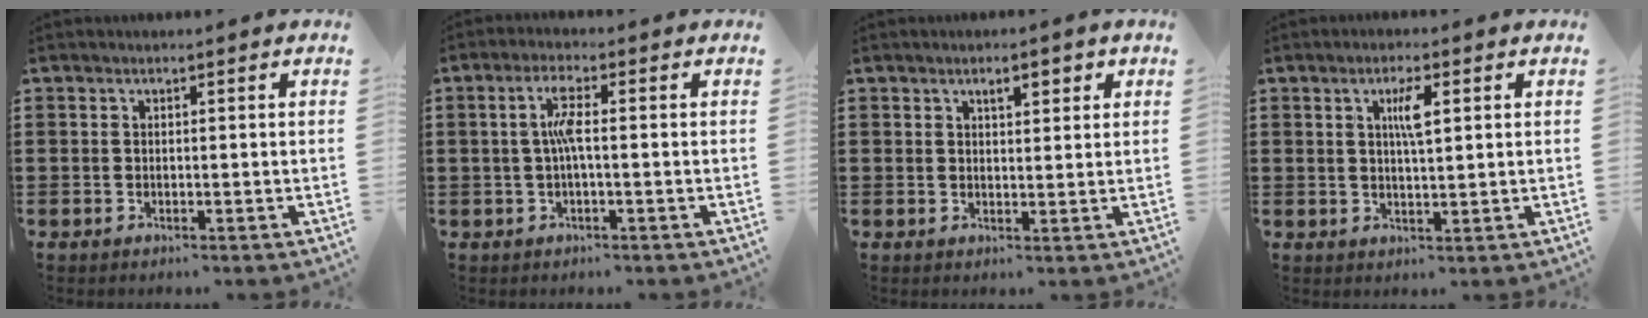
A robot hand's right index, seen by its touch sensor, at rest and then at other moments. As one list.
[{"total": 4.2, "force": [-0.1, 0.6, 4.1], "torque": [-0.085, 0.002, -0.009]}, {"total": 2.5, "force": [1.3, 0.9, 2.0], "torque": [-0.025, 0.000, 0.017]}, {"total": 3.8, "force": [1.1, 0.9, 3.5], "torque": [-0.065, 0.006, 0.013]}]